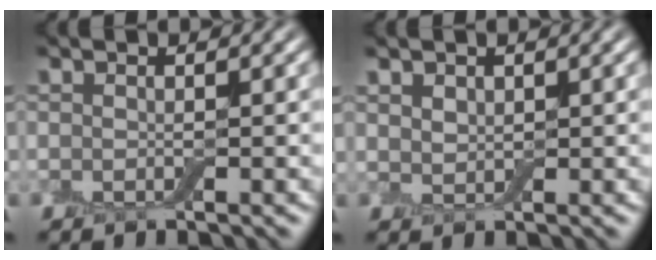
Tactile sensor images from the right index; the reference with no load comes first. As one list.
[{"total": 1.4, "force": [0.9, 0.9, 0.5], "torque": [-0.011, 0.000, 0.017]}]